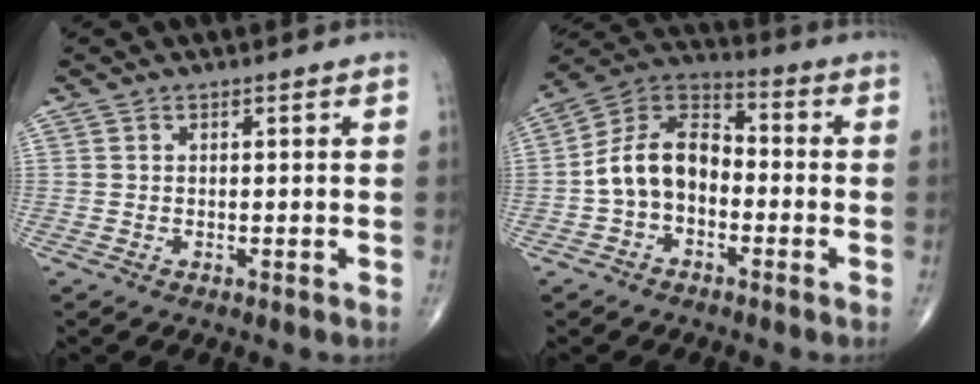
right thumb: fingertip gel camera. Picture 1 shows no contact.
{"total": 11.8, "force": [-2.3, 8.1, 8.2], "torque": [-0.135, 0.044, -0.057]}